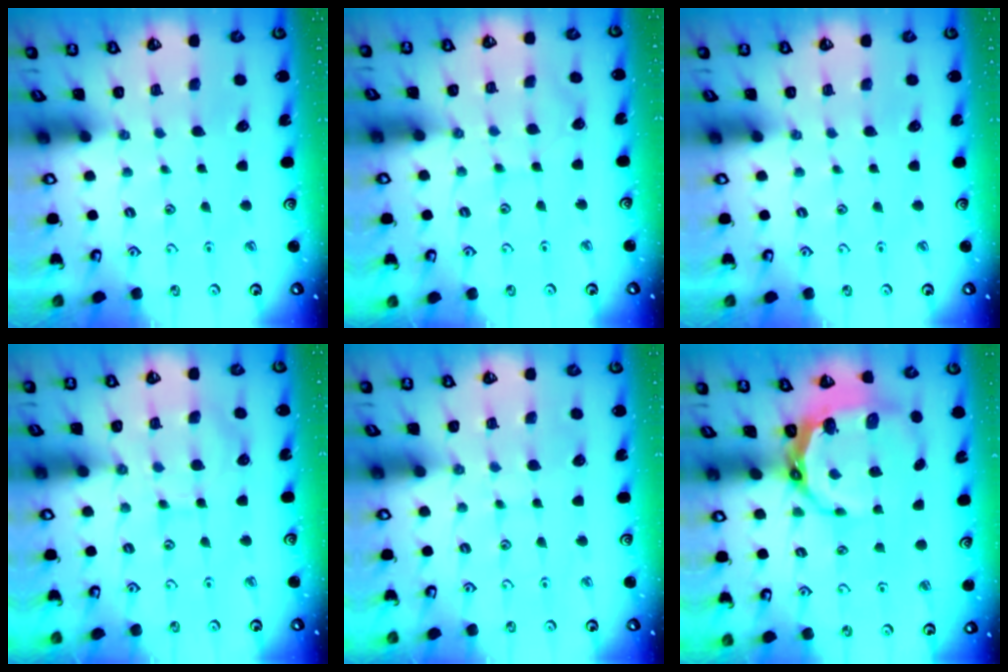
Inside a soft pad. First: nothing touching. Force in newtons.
{"total": 6.0, "press": 6.0, "slide": 0.6}
{"total": 0.0}
{"total": 9.9, "press": 9.8, "slide": 1.2}
{"total": 5.9, "press": 5.9, "slide": 0.6}
{"total": 8.2, "press": 7.2, "slide": 3.8}